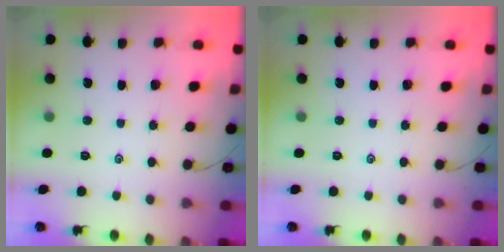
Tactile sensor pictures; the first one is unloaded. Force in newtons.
{"total": 0.0}